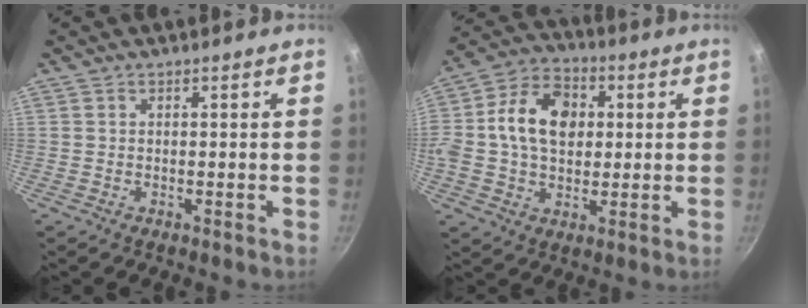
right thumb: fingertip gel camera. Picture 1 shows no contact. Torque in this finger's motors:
{"motor_torque": [1.86, 2.08, 1.55, -0.53, 0.50]}